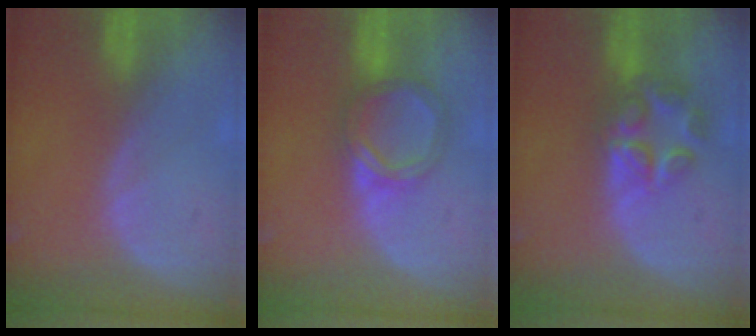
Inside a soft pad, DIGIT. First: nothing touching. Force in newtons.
{"total": 5.4, "press": 5.3, "slide": 1.0}
{"total": 7.0, "press": 5.9, "slide": 3.8}